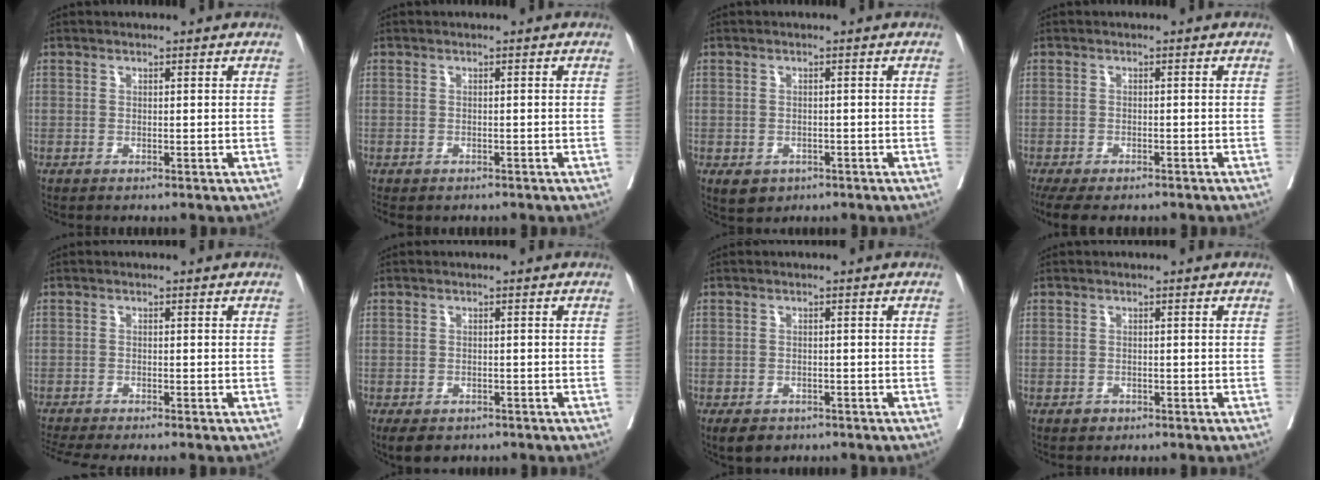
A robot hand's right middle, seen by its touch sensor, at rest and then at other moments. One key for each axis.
{"total": 3.0, "fx": -2.4, "fy": 1.5, "fz": 1.1, "tx": -0.019, "ty": -0.005, "tz": -0.031}
{"total": 3.1, "fx": -1.7, "fy": 2.3, "fz": 1.1, "tx": -0.014, "ty": -0.001, "tz": -0.018}
{"total": 10.0, "fx": -7.8, "fy": 3.7, "fz": 5.0, "tx": -0.098, "ty": -0.010, "tz": -0.107}
{"total": 6.3, "fx": -5.6, "fy": -0.5, "fz": 2.8, "tx": -0.037, "ty": -0.012, "tz": -0.092}
{"total": 5.2, "fx": -3.9, "fy": 2.7, "fz": 2.1, "tx": -0.026, "ty": -0.003, "tz": -0.053}
{"total": 4.0, "fx": -2.9, "fy": 2.3, "fz": 1.5, "tx": -0.020, "ty": -0.003, "tz": -0.039}
{"total": 1.0, "fx": -0.7, "fy": 0.8, "fz": 0.2, "tx": -0.002, "ty": 0.002, "tz": -0.009}